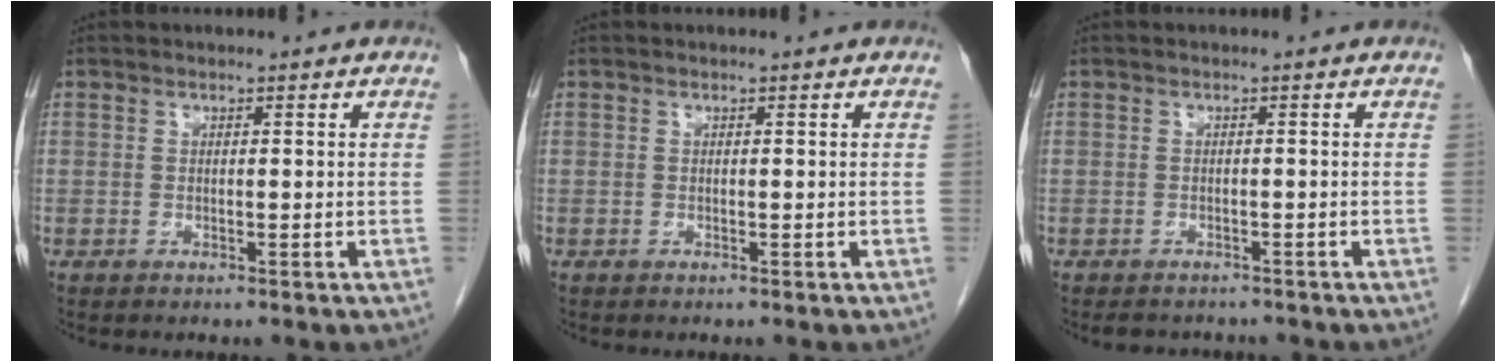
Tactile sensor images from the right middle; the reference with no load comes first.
{"total": 0.0}
{"total": 3.7, "force": [-3.4, 1.4, 0.6], "torque": [-0.007, -0.003, -0.043]}